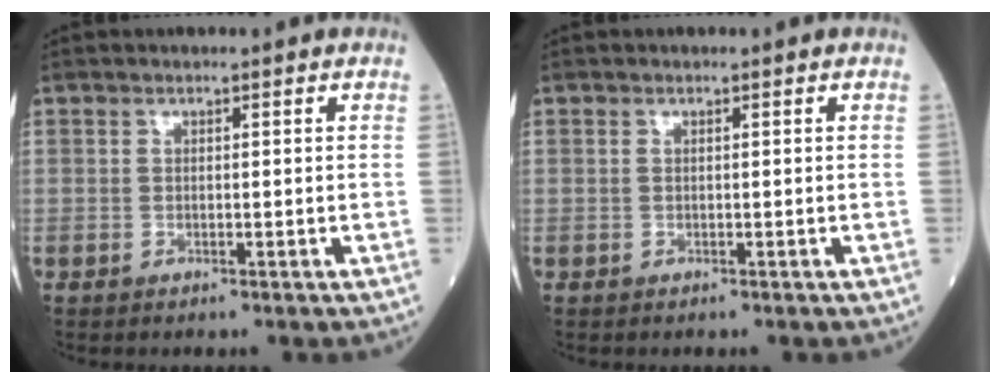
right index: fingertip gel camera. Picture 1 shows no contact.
{"total": 0.0}